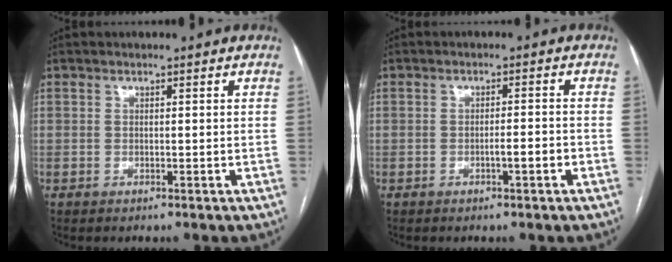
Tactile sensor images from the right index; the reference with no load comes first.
{"total": 2.5, "force": [-1.2, 0.1, 2.2], "torque": [-0.033, 0.001, -0.020]}